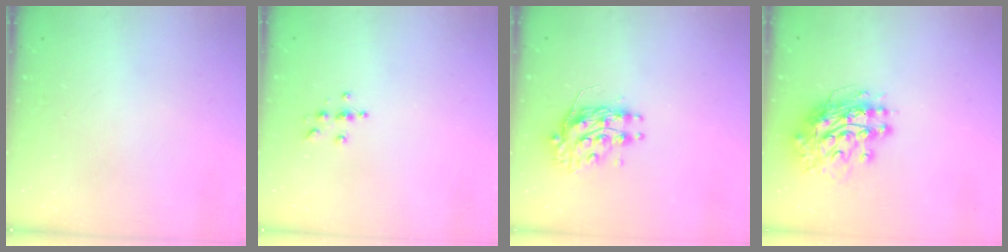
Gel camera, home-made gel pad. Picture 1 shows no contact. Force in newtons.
{"total": 4.6, "press": 4.5, "slide": 0.5}
{"total": 9.6, "press": 9.6, "slide": 0.7}
{"total": 13.6, "press": 13.6, "slide": 1.4}